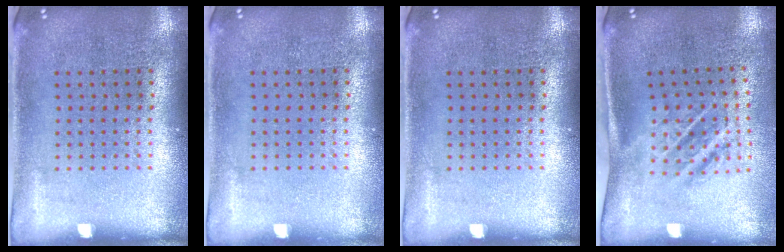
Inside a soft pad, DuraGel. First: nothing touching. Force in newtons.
{"total": 0.0}
{"total": 0.0}
{"total": 1.8, "press": 1.2, "slide": 1.3}